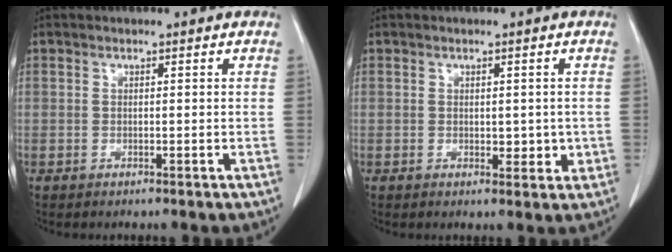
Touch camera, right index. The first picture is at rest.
{"total": 2.8, "force": [-0.2, 1.7, 2.3], "torque": [-0.024, -0.002, 0.004]}